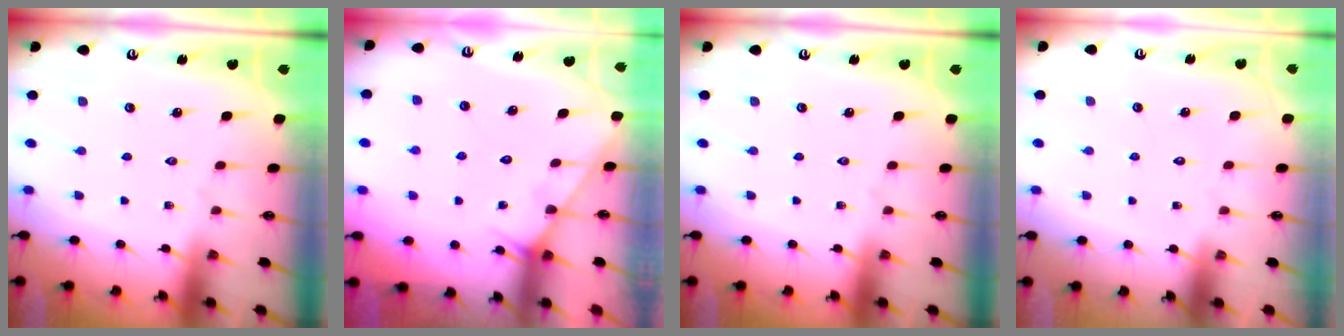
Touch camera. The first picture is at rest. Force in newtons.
{"total": 4.4, "press": 4.4, "slide": 0.2}
{"total": 0.0}
{"total": 1.6, "press": 1.6, "slide": 0.1}